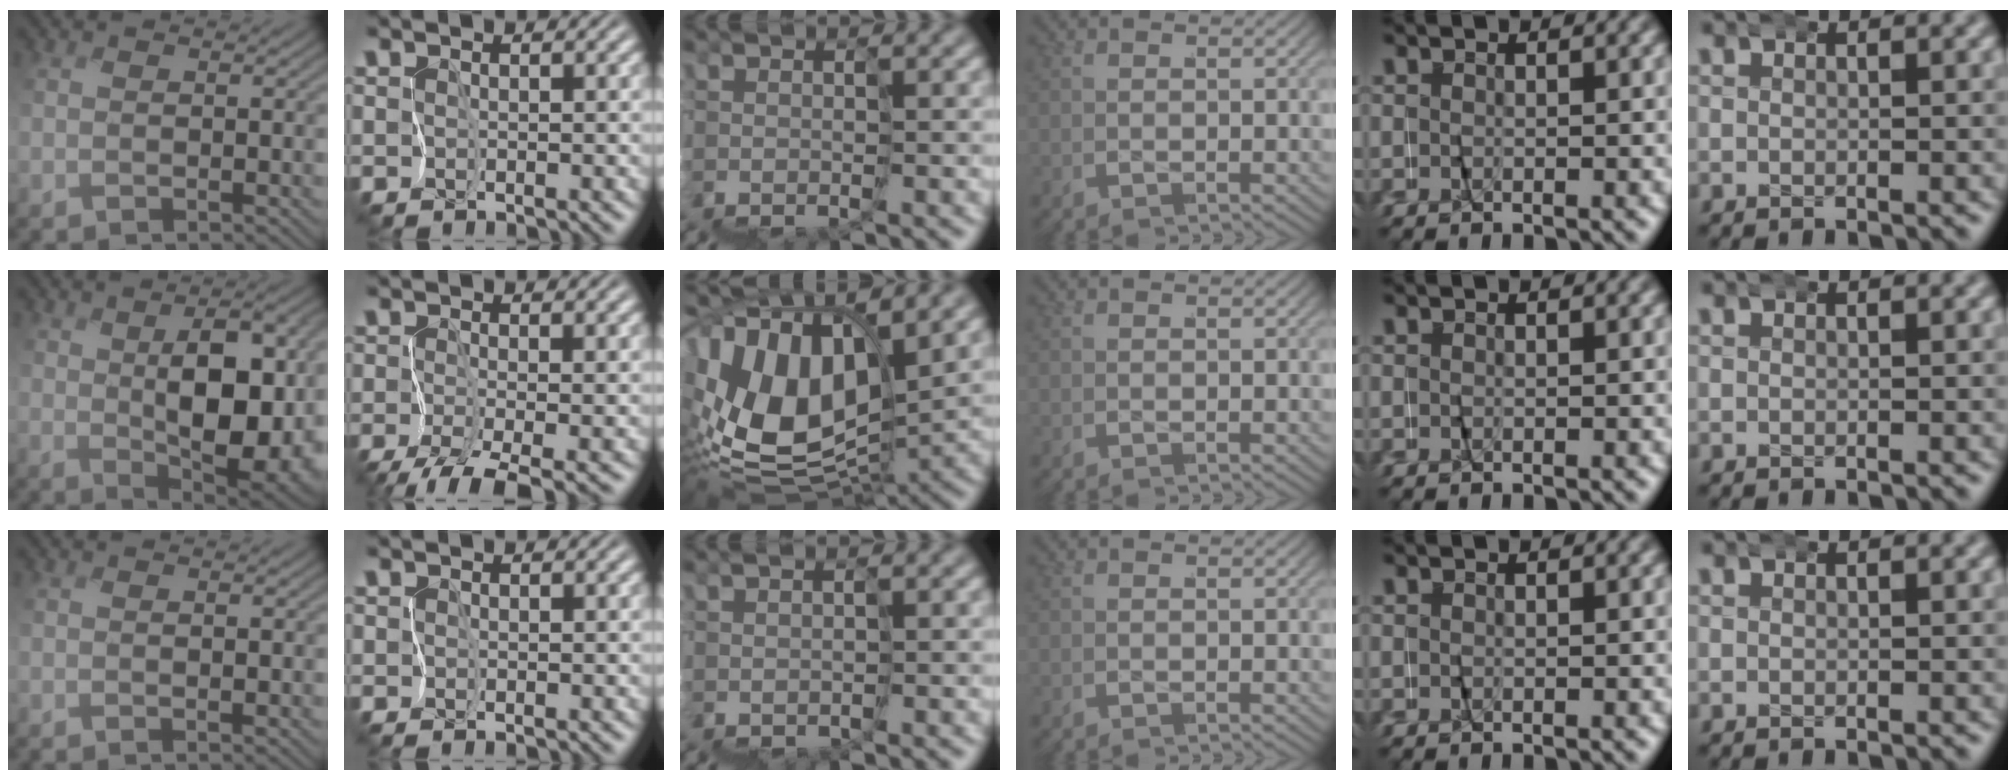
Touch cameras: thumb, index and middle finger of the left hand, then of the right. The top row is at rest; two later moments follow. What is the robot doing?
{"motion": "wrap", "object": "napkin"}